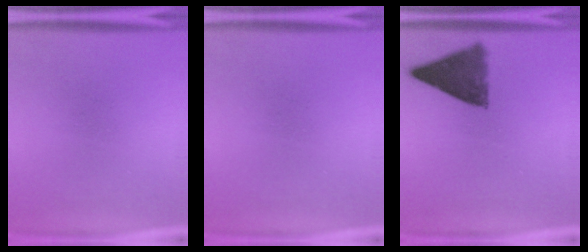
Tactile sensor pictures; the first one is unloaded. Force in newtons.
{"total": 0.0}
{"total": 9.5}